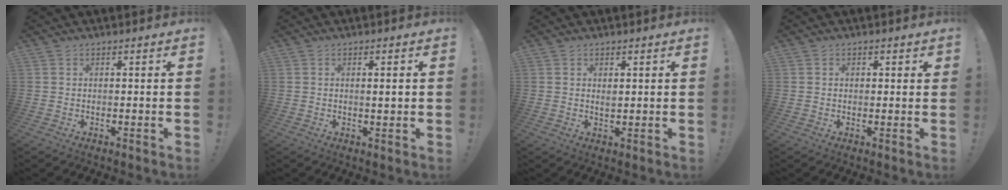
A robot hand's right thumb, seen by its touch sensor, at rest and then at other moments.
{"total": 2.1, "force": [0.3, 0.1, 2.0], "torque": [-0.023, -0.008, 0.001]}
{"total": 1.5, "force": [0.6, 1.0, 0.9], "torque": [-0.005, -0.005, 0.008]}
{"total": 1.2, "force": [0.4, 1.1, 0.4], "torque": [0.007, -0.004, 0.004]}